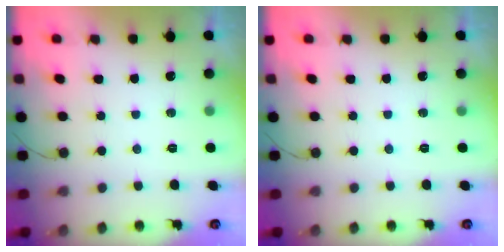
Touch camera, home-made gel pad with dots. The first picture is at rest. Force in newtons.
{"total": 0.0}